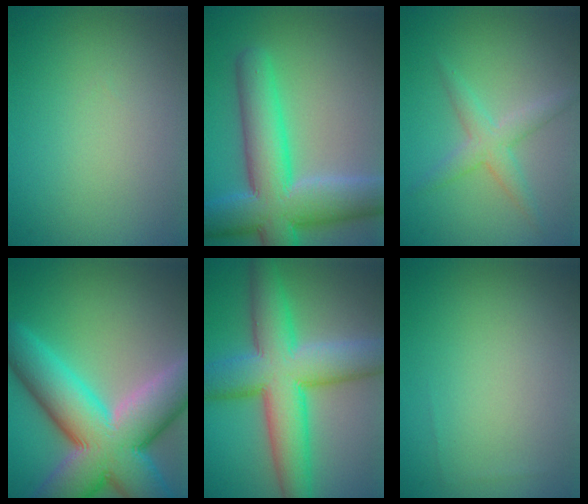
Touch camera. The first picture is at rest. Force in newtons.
{"total": 10.3, "press": 10.3, "slide": 0.5}
{"total": 2.6, "press": 2.6, "slide": 0.1}
{"total": 14.6, "press": 14.5, "slide": 0.7}
{"total": 10.8, "press": 10.8, "slide": 0.3}
{"total": 0.0}